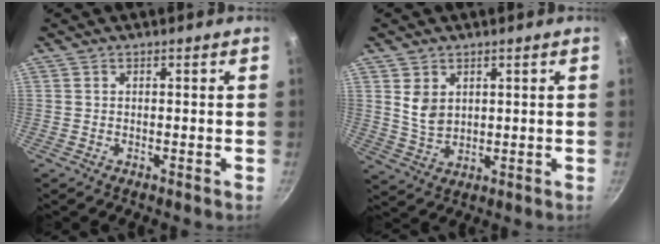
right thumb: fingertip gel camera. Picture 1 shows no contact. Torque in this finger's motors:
{"motor_torque": [-0.37, 0.50, 0.74, -0.07, 0.06]}